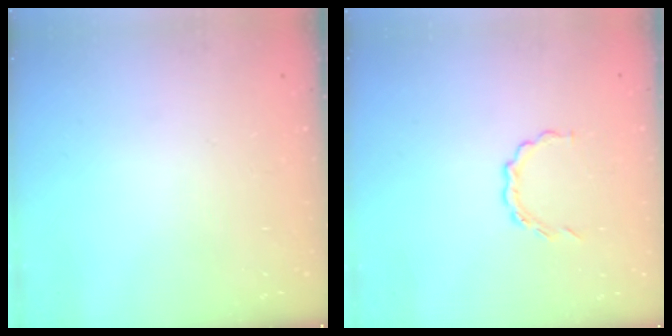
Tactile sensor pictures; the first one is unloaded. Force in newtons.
{"total": 3.4, "press": 3.2, "slide": 1.1}